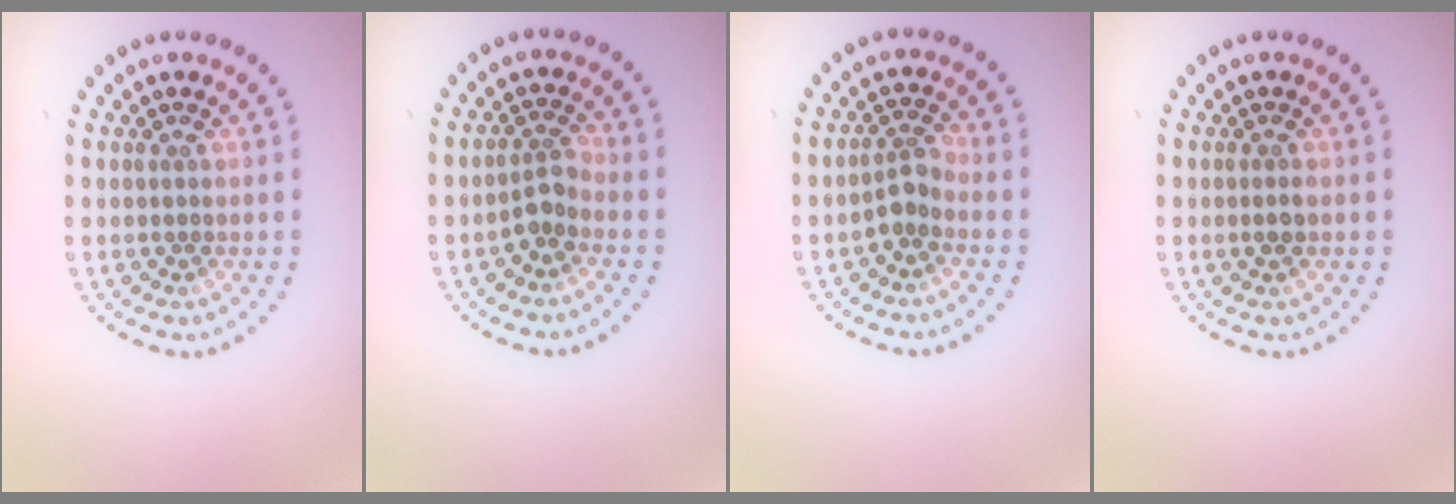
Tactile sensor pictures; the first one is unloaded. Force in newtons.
{"total": 1.8, "press": 1.3, "slide": 1.3}
{"total": 1.9, "press": 1.4, "slide": 1.2}
{"total": 0.9, "press": 0.8, "slide": 0.4}